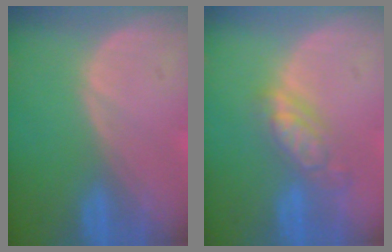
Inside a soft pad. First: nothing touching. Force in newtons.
{"total": 5.8, "press": 5.1, "slide": 2.8}